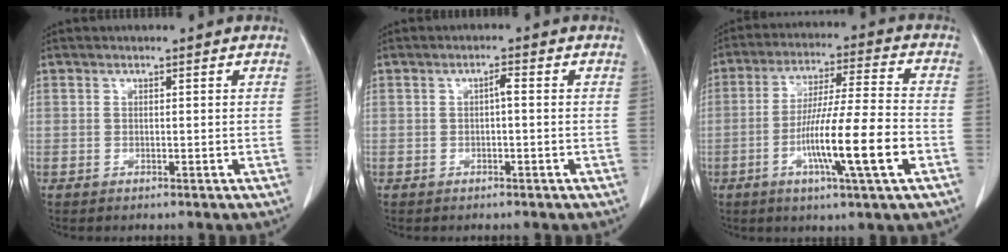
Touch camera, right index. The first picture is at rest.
{"total": 1.3, "force": [-0.1, 0.2, 1.2], "torque": [-0.021, 0.004, 0.000]}
{"total": 13.5, "force": [-4.4, -0.2, 12.8], "torque": [-0.225, -0.008, -0.078]}